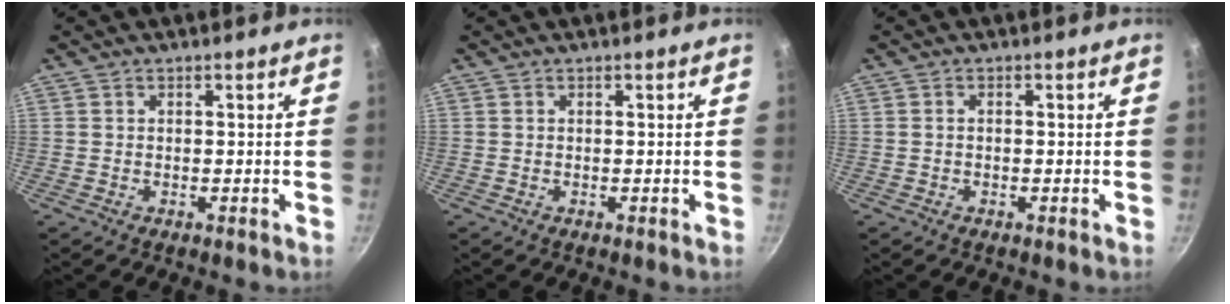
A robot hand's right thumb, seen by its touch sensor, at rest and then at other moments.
{"total": 0.0}
{"total": 0.7, "force": [-0.2, 0.5, 0.5], "torque": [-0.010, 0.006, -0.002]}